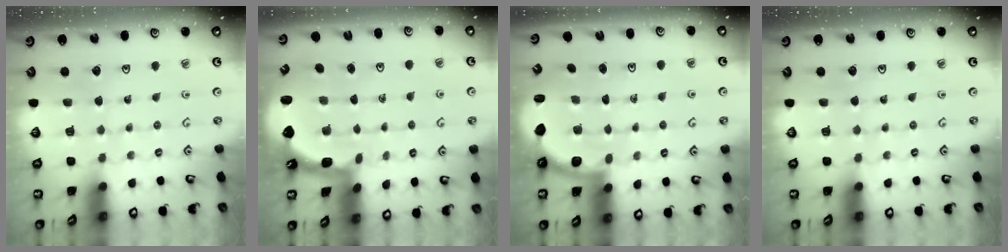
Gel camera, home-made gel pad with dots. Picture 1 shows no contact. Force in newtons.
{"total": 2.5, "press": 1.9, "slide": 1.6}
{"total": 3.1, "press": 2.7, "slide": 1.5}
{"total": 0.0}